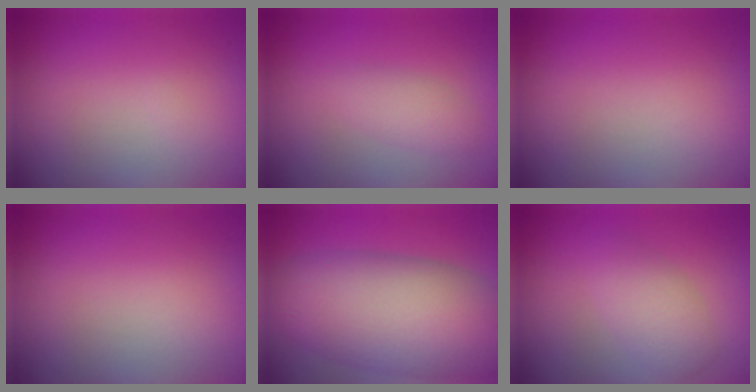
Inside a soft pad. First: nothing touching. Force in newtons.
{"total": 1.7, "press": 1.7, "slide": 0.1}
{"total": 0.0}
{"total": 0.0}
{"total": 11.2, "press": 11.2, "slide": 0.3}
{"total": 2.9, "press": 2.9, "slide": 0.2}